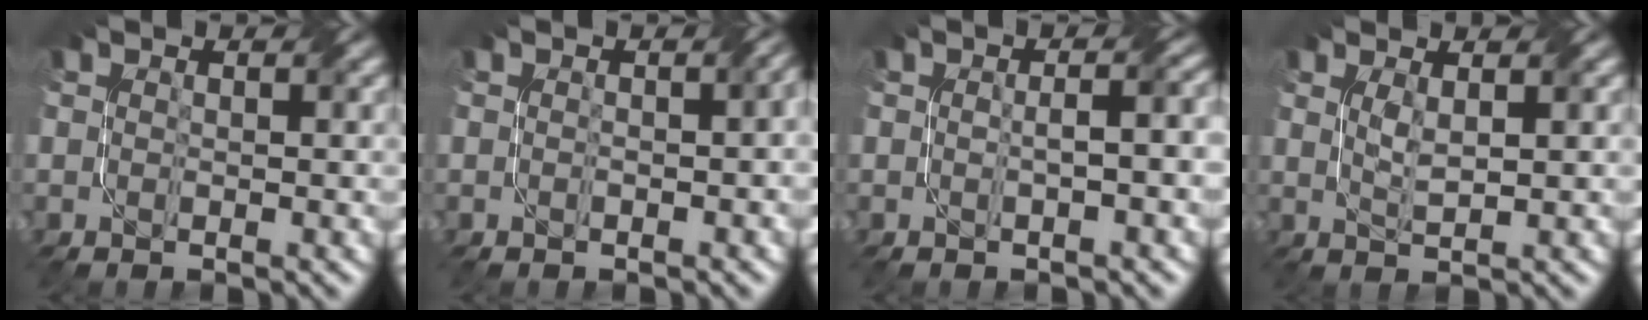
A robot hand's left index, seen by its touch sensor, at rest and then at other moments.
{"total": 2.1, "force": [0.0, 0.7, 1.9], "torque": [-0.018, 0.002, 0.001]}
{"total": 2.6, "force": [-0.1, 0.9, 2.5], "torque": [-0.025, 0.009, 0.000]}
{"total": 1.5, "force": [0.8, 0.3, 1.3], "torque": [-0.029, -0.002, 0.018]}